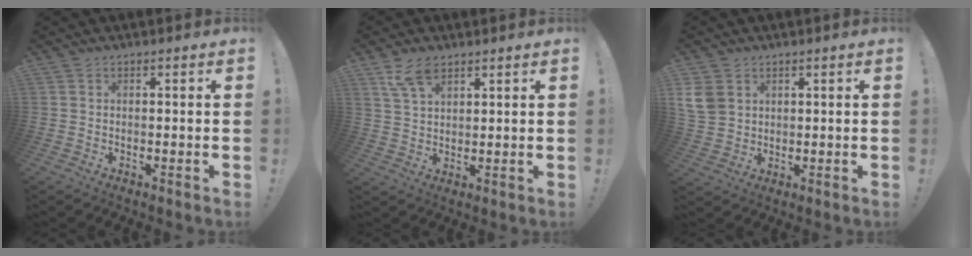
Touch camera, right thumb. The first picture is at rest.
{"total": 7.9, "force": [5.0, 3.8, 4.7], "torque": [-0.090, -0.014, 0.097]}
{"total": 6.7, "force": [2.7, 5.2, 3.2], "torque": [-0.069, -0.007, 0.056]}